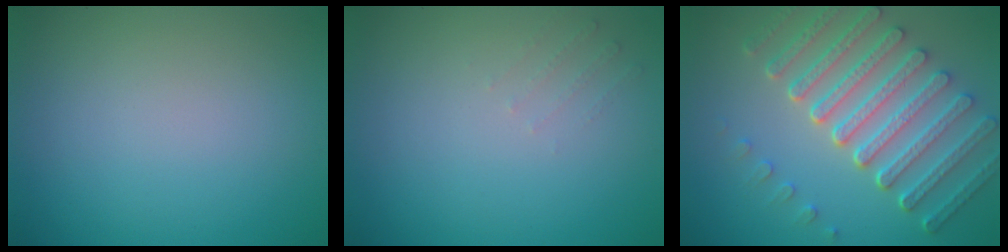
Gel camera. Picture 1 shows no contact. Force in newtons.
{"total": 0.8, "press": 0.8, "slide": 0.2}
{"total": 7.5, "press": 5.6, "slide": 4.9}